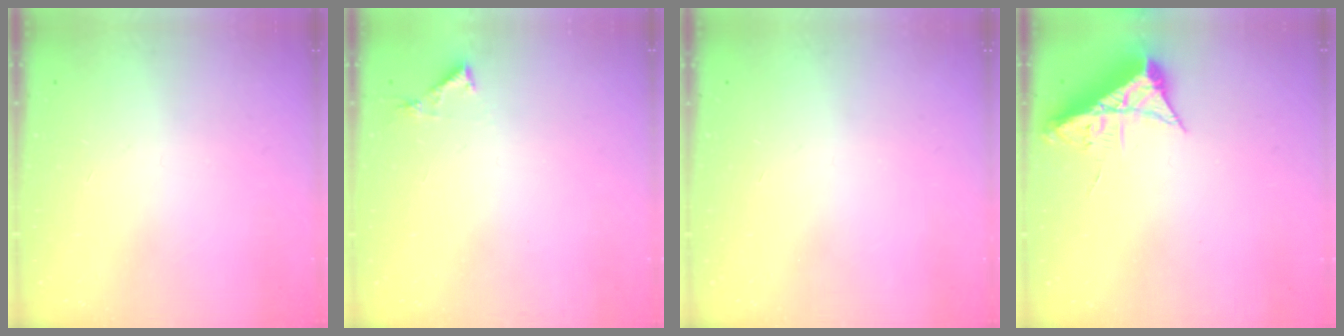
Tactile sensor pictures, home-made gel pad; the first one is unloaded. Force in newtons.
{"total": 4.1, "press": 4.1, "slide": 0.5}
{"total": 0.0}
{"total": 7.3, "press": 7.3, "slide": 0.2}